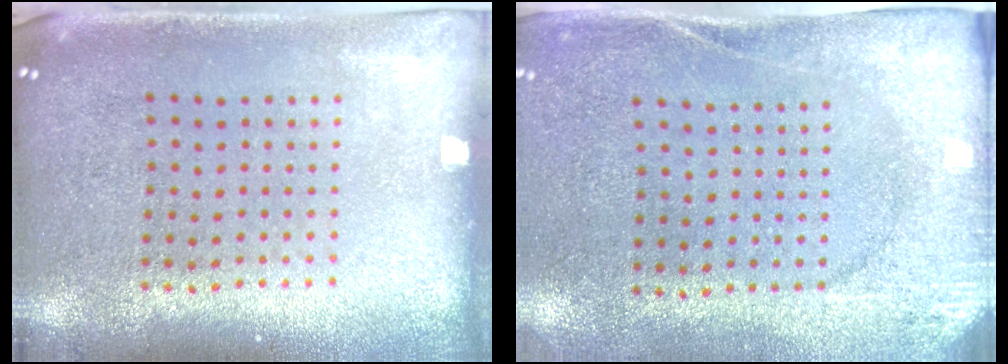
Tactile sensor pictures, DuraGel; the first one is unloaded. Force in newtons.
{"total": 2.7, "press": 2.1, "slide": 1.7}